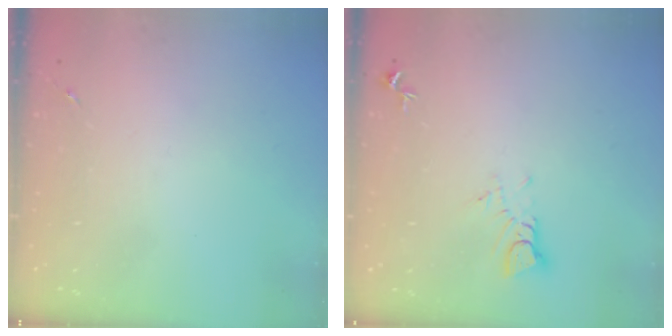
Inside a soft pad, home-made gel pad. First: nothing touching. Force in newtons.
{"total": 4.2, "press": 4.2, "slide": 0.5}